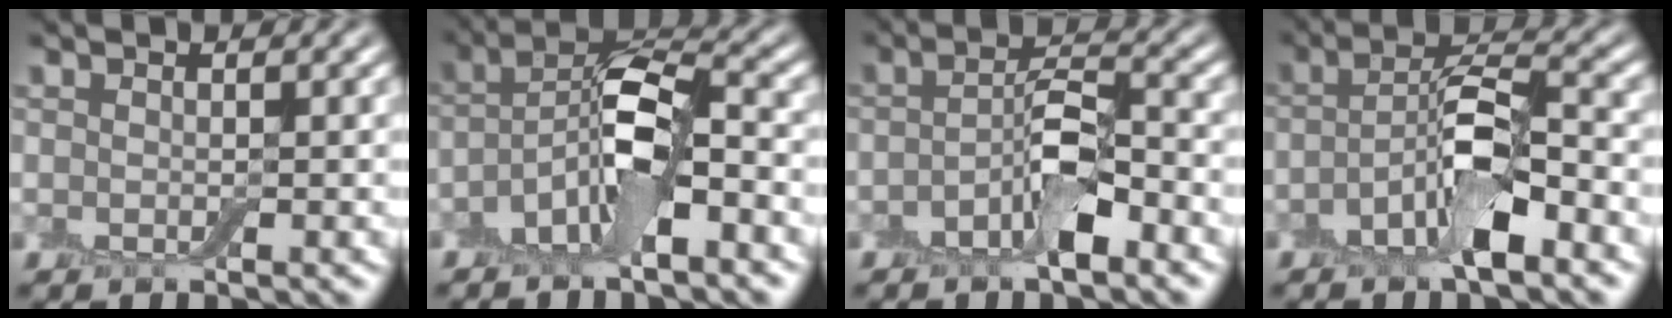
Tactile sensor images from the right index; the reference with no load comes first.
{"total": 7.3, "force": [-3.0, 2.3, 6.2], "torque": [-0.112, 0.010, -0.067]}
{"total": 4.7, "force": [-2.1, 1.7, 3.9], "torque": [-0.067, 0.009, -0.045]}
{"total": 6.7, "force": [-2.8, 2.1, 5.7], "torque": [-0.100, 0.010, -0.060]}